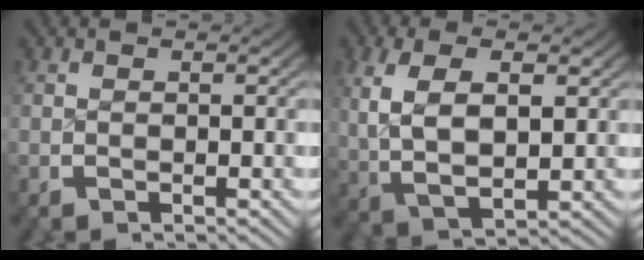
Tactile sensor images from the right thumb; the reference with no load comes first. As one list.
[{"total": 7.4, "force": [0.8, 4.5, 5.7], "torque": [-0.135, -0.017, 0.031]}]